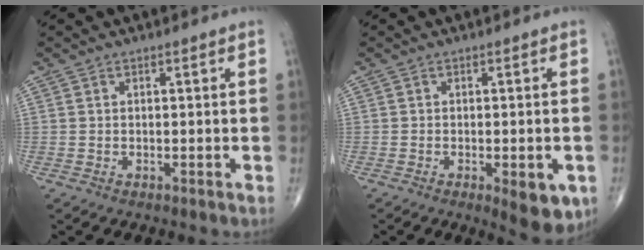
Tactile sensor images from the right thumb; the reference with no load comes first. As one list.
[{"total": 7.3, "force": [-2.7, 2.7, 6.3], "torque": [-0.061, -0.005, -0.027]}]